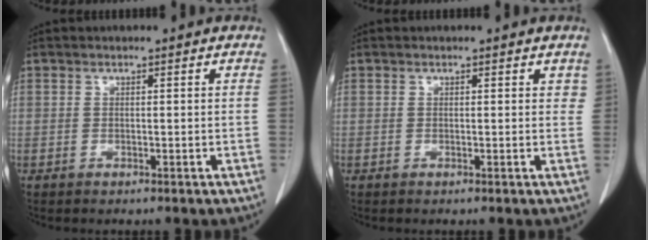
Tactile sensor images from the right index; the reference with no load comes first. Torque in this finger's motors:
{"motor_torque": [-0.03, 0.05, 0.00, -0.01]}